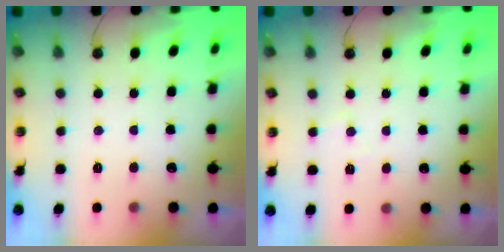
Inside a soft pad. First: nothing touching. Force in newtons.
{"total": 4.0, "press": 3.9, "slide": 0.6}